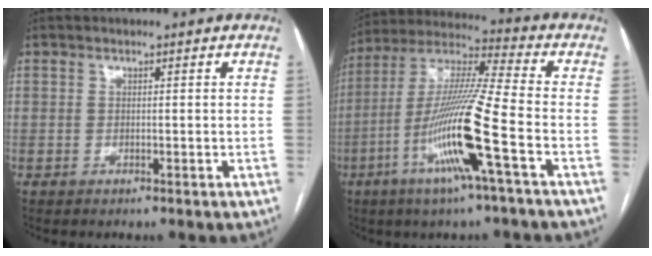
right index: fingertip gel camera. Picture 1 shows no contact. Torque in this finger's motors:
{"motor_torque": [1.68, -0.46, 0.64, 0.21]}